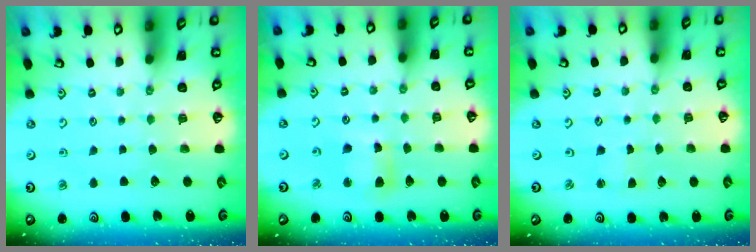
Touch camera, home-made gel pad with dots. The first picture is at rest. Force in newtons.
{"total": 8.5, "press": 8.4, "slide": 1.3}
{"total": 0.9, "press": 0.9, "slide": 0.0}